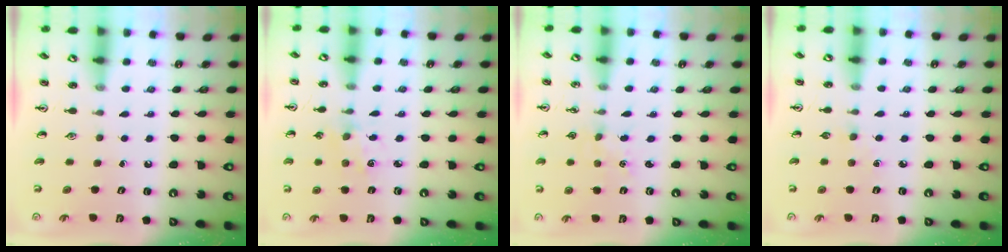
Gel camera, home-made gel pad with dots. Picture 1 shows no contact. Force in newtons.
{"total": 2.7, "press": 2.7, "slide": 0.4}
{"total": 1.7, "press": 1.6, "slide": 0.2}
{"total": 2.7, "press": 2.7, "slide": 0.4}